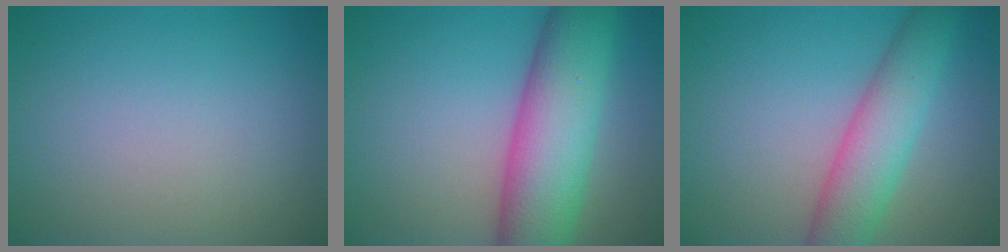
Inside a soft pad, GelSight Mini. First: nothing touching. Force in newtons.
{"total": 10.5, "press": 10.5, "slide": 0.2}
{"total": 5.6, "press": 5.6, "slide": 0.2}